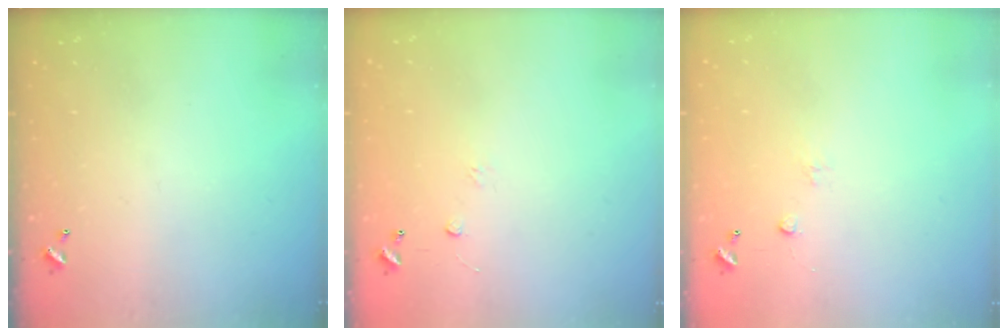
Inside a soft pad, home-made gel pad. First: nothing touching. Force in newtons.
{"total": 6.6, "press": 6.6, "slide": 0.6}
{"total": 4.9, "press": 4.9, "slide": 0.7}